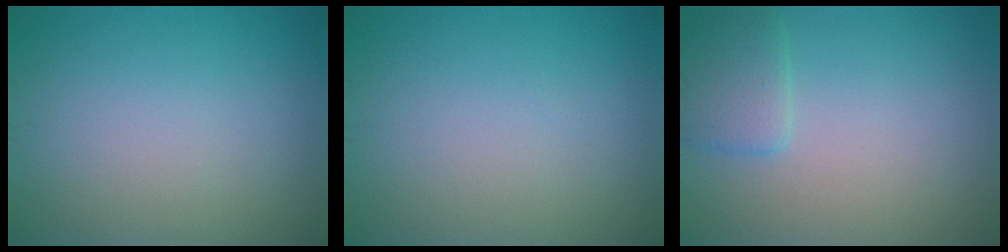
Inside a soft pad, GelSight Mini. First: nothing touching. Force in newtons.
{"total": 0.0}
{"total": 2.4, "press": 2.3, "slide": 0.2}